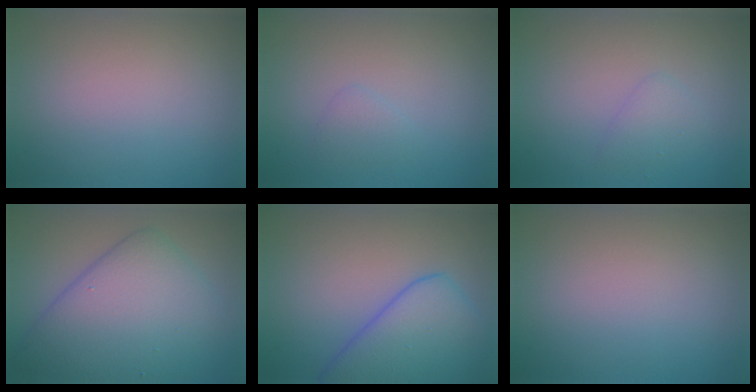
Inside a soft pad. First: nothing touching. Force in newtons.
{"total": 1.0, "press": 1.0, "slide": 0.1}
{"total": 1.3, "press": 1.3, "slide": 0.1}
{"total": 8.5, "press": 8.5, "slide": 0.4}
{"total": 6.9, "press": 6.9, "slide": 0.5}
{"total": 0.0}